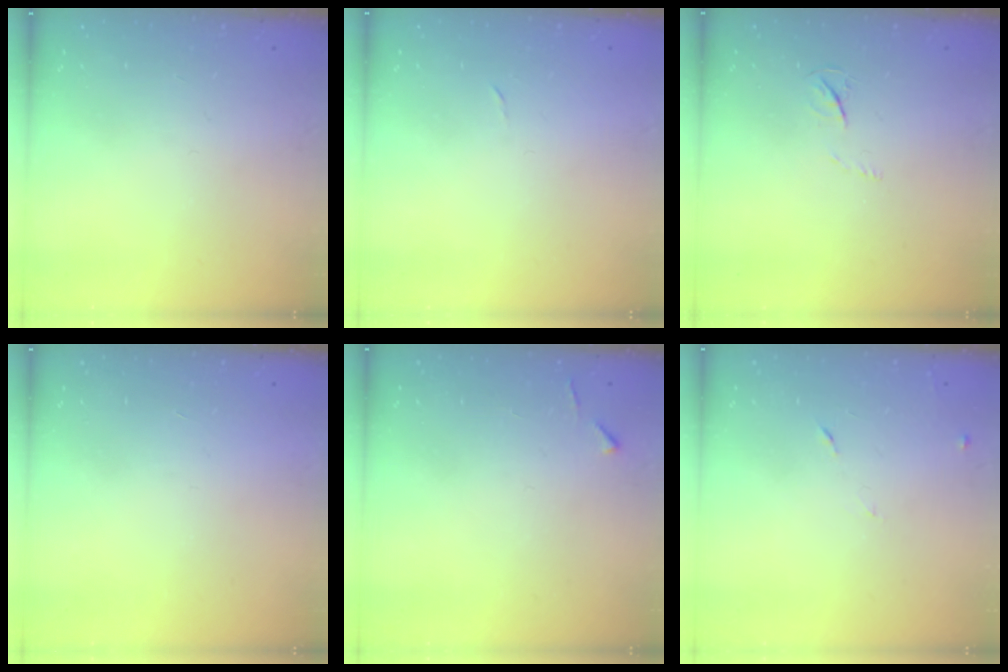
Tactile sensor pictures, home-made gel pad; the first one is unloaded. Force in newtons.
{"total": 2.3, "press": 2.3, "slide": 0.4}
{"total": 3.1, "press": 3.1, "slide": 0.5}
{"total": 1.7, "press": 1.7, "slide": 0.1}
{"total": 4.3, "press": 4.3, "slide": 0.6}
{"total": 6.7, "press": 6.7, "slide": 0.8}